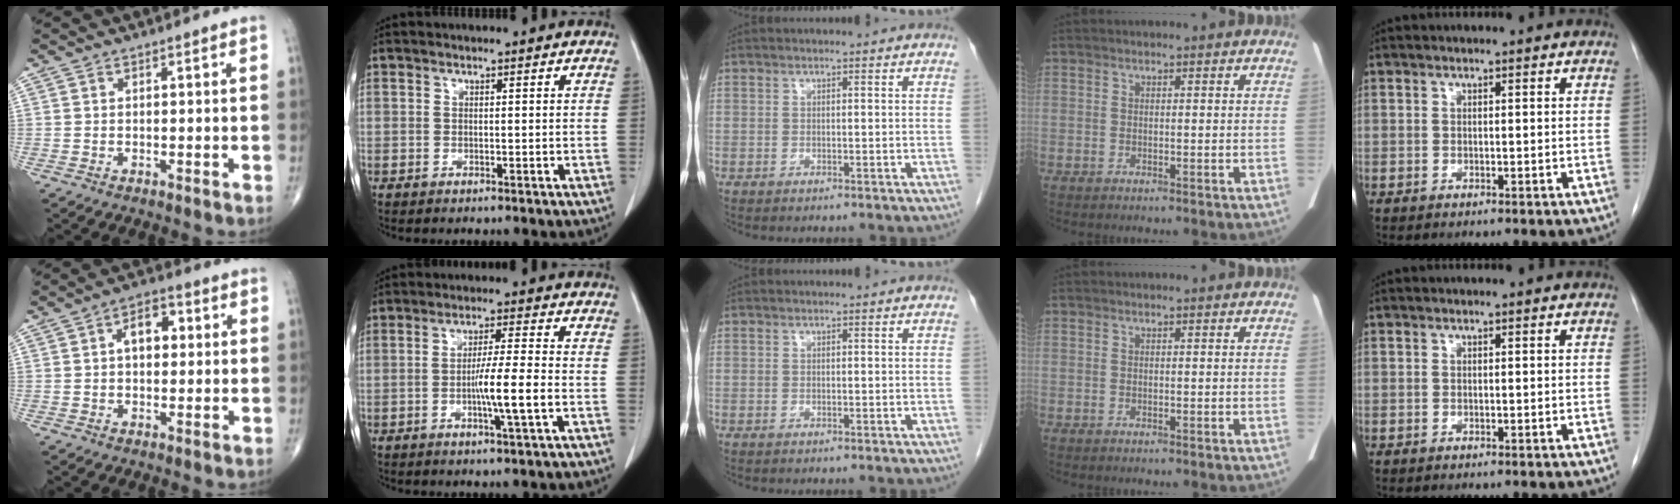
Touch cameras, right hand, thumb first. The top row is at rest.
{"thumb": {"total": 6.4, "force": [1.1, 3.9, 5.0], "torque": [-0.062, 0.015, 0.009]}, "index": {"total": 6.6, "force": [-1.8, -0.7, 6.3], "torque": [-0.111, -0.006, -0.034]}}